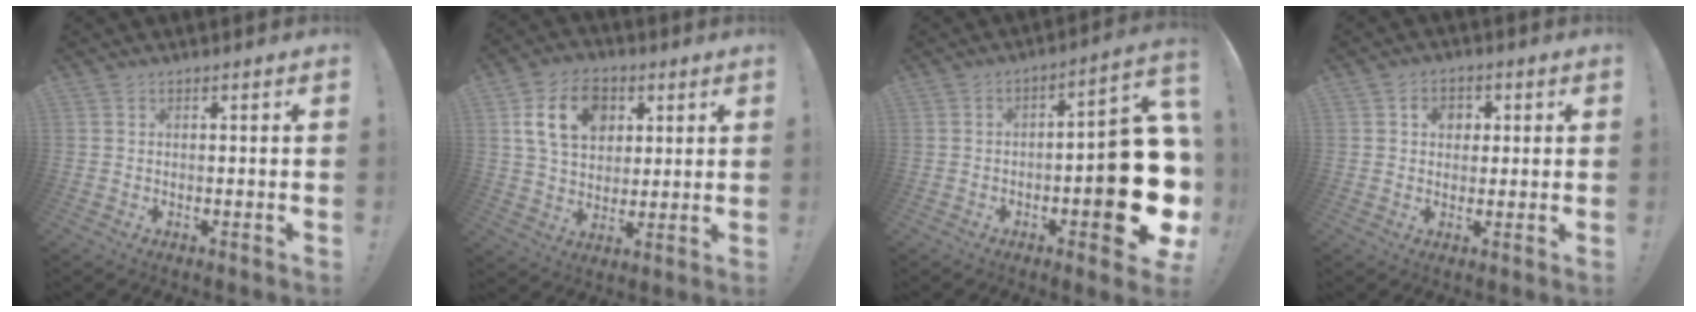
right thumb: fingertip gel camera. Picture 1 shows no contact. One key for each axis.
{"total": 15.7, "fx": 5.6, "fy": 11.6, "fz": 8.9, "tx": -0.138, "ty": -0.012, "tz": 0.107}
{"total": 18.4, "fx": -4.8, "fy": 6.0, "fz": 16.7, "tx": -0.195, "ty": 0.020, "tz": -0.068}
{"total": 4.9, "fx": 1.3, "fy": 4.2, "fz": 2.2, "tx": -0.028, "ty": 0.002, "tz": 0.020}